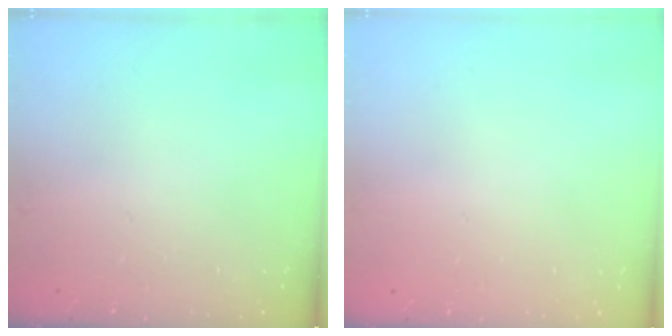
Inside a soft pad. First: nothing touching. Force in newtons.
{"total": 0.0}